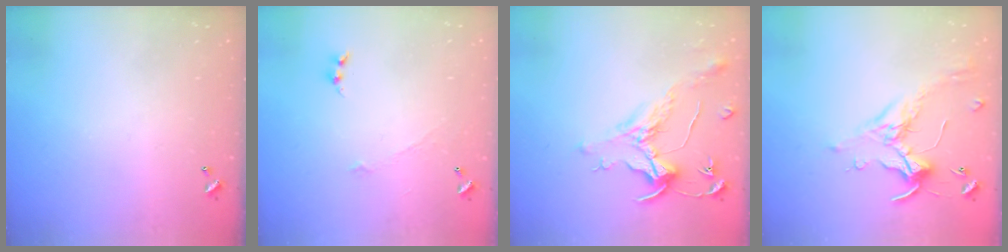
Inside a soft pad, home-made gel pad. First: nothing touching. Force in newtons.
{"total": 1.9, "press": 1.8, "slide": 0.4}
{"total": 1.6, "press": 1.4, "slide": 0.7}
{"total": 0.9, "press": 0.5, "slide": 0.7}